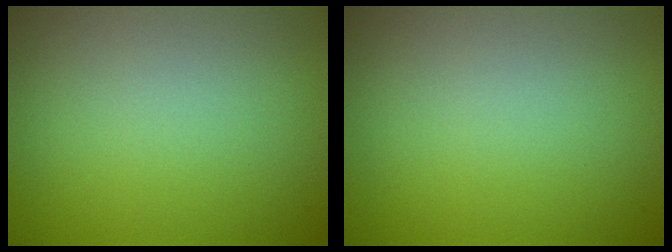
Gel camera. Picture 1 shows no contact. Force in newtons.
{"total": 0.0}